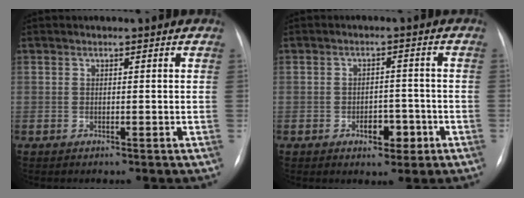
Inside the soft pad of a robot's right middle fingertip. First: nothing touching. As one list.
[{"total": 4.2, "force": [-2.0, 2.4, 2.9], "torque": [-0.037, 0.008, -0.022]}]